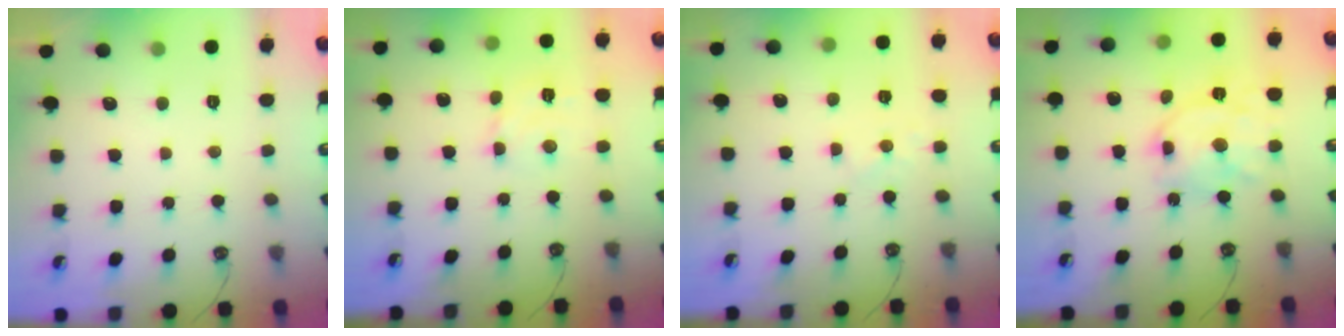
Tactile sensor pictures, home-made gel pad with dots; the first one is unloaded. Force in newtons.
{"total": 3.1, "press": 3.0, "slide": 0.7}
{"total": 4.6, "press": 4.6, "slide": 0.6}
{"total": 14.0, "press": 14.0, "slide": 0.9}